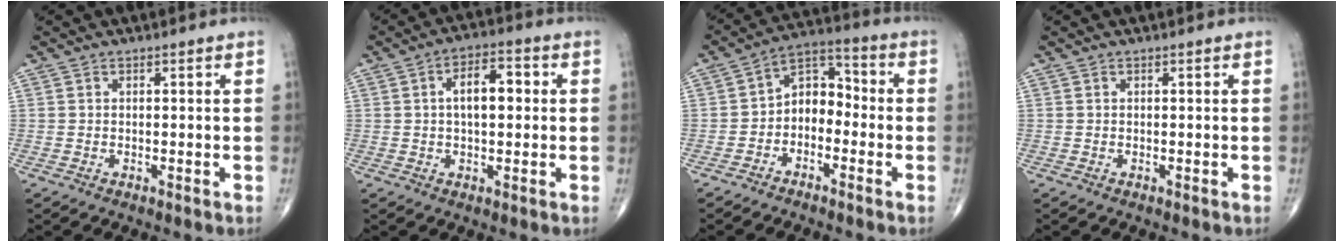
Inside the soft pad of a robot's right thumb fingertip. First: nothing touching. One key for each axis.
{"total": 7.7, "fx": 0.9, "fy": 3.9, "fz": 6.6, "tx": -0.097, "ty": 0.016, "tz": 0.010}
{"total": 7.8, "fx": -2.2, "fy": 5.5, "fz": 5.1, "tx": -0.058, "ty": 0.042, "tz": -0.056}
{"total": 0.0}